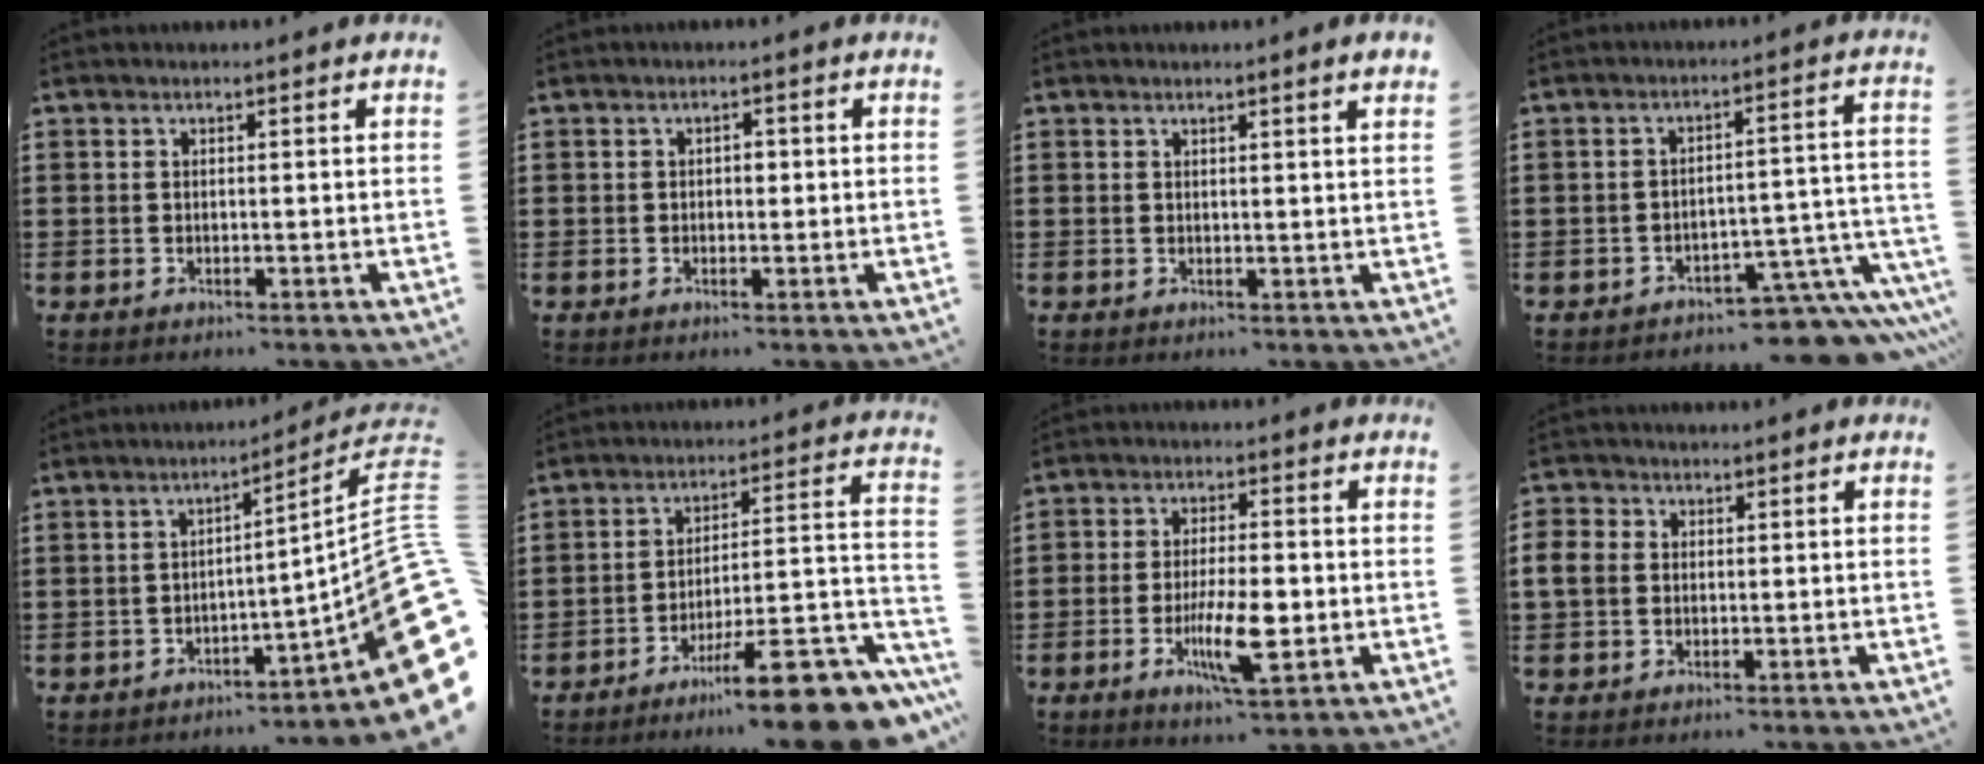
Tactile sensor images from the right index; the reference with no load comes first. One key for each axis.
{"total": 1.2, "fx": 0.0, "fy": 0.7, "fz": 0.9, "tx": -0.019, "ty": 0.004, "tz": -0.002}
{"total": 1.2, "fx": 0.9, "fy": -0.3, "fz": 0.7, "tx": -0.013, "ty": -0.002, "tz": 0.017}
{"total": 5.9, "fx": -5.0, "fy": 1.3, "fz": 2.9, "tx": -0.044, "ty": 0.006, "tz": -0.092}
{"total": 11.8, "fx": -2.4, "fy": 3.7, "fz": 11.0, "tx": -0.137, "ty": -0.009, "tz": -0.037}
{"total": 13.0, "fx": -9.7, "fy": 1.5, "fz": 8.6, "tx": -0.108, "ty": 0.025, "tz": -0.170}
{"total": 8.3, "fx": -2.3, "fy": 2.3, "fz": 7.7, "tx": -0.150, "ty": -0.011, "tz": -0.040}
{"total": 3.0, "fx": 0.0, "fy": 2.6, "fz": 1.4, "tx": -0.049, "ty": 0.004, "tz": -0.006}